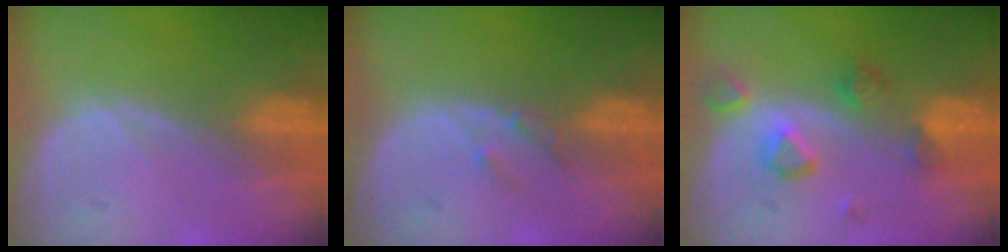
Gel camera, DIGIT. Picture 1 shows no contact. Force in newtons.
{"total": 1.8, "press": 1.6, "slide": 0.8}
{"total": 4.8, "press": 4.8, "slide": 0.7}